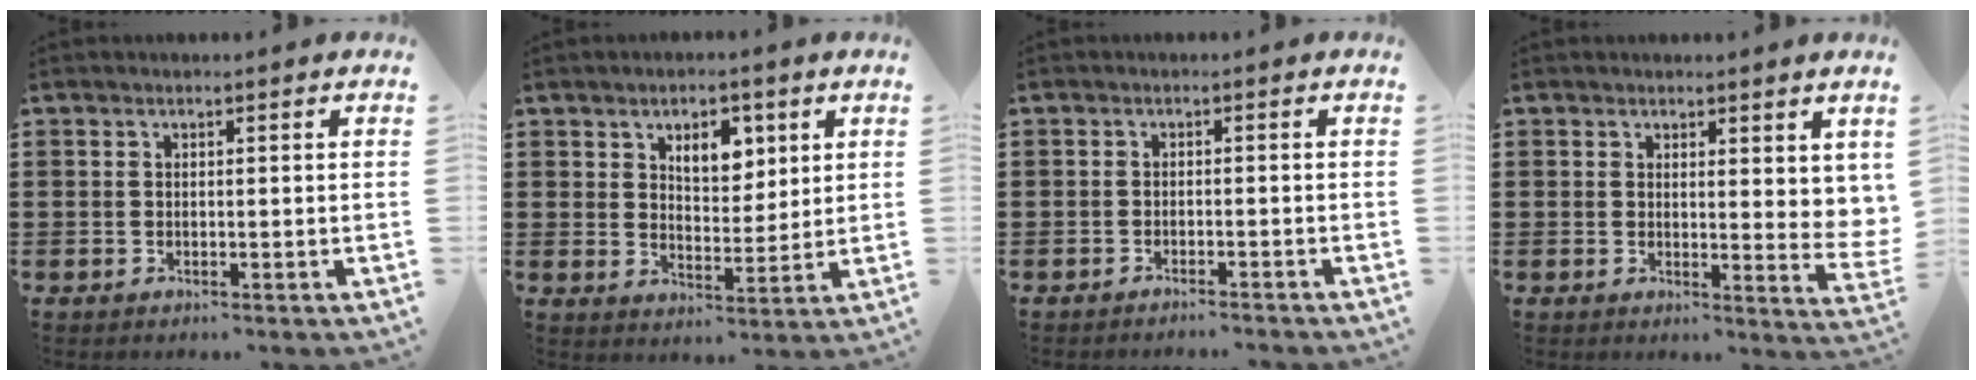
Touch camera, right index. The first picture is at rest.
{"total": 5.5, "force": [2.9, 3.3, 3.4], "torque": [-0.056, 0.005, 0.044]}
{"total": 1.3, "force": [-1.3, -0.2, 0.2], "torque": [-0.005, 0.002, -0.026]}
{"total": 2.7, "force": [2.1, 0.9, 1.5], "torque": [-0.022, -0.004, 0.036]}